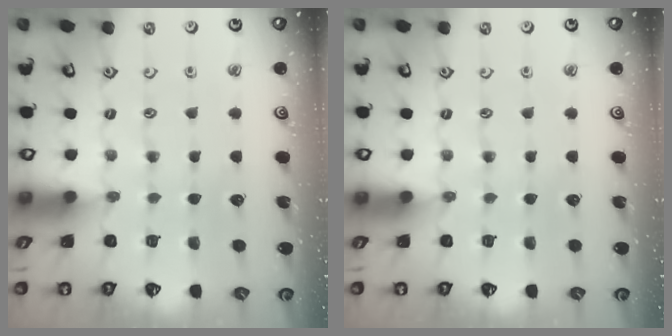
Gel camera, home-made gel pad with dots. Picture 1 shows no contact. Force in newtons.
{"total": 0.0}